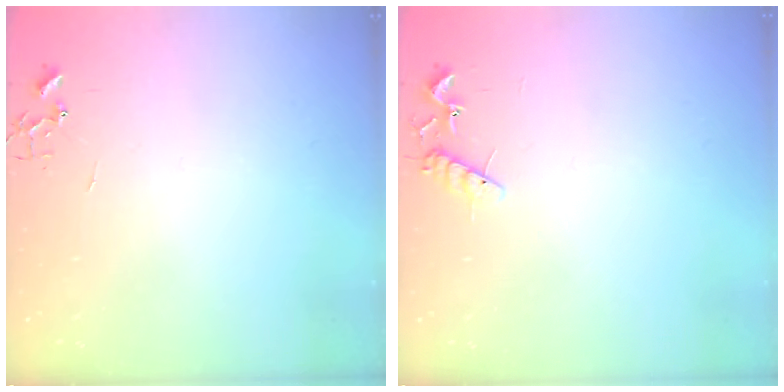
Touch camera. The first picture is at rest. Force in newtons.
{"total": 10.4, "press": 10.3, "slide": 0.9}